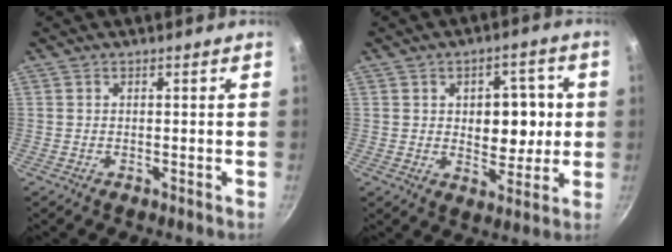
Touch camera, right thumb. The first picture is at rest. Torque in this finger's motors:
{"motor_torque": [-0.07, 0.35, 0.16, 0.17, 0.02]}